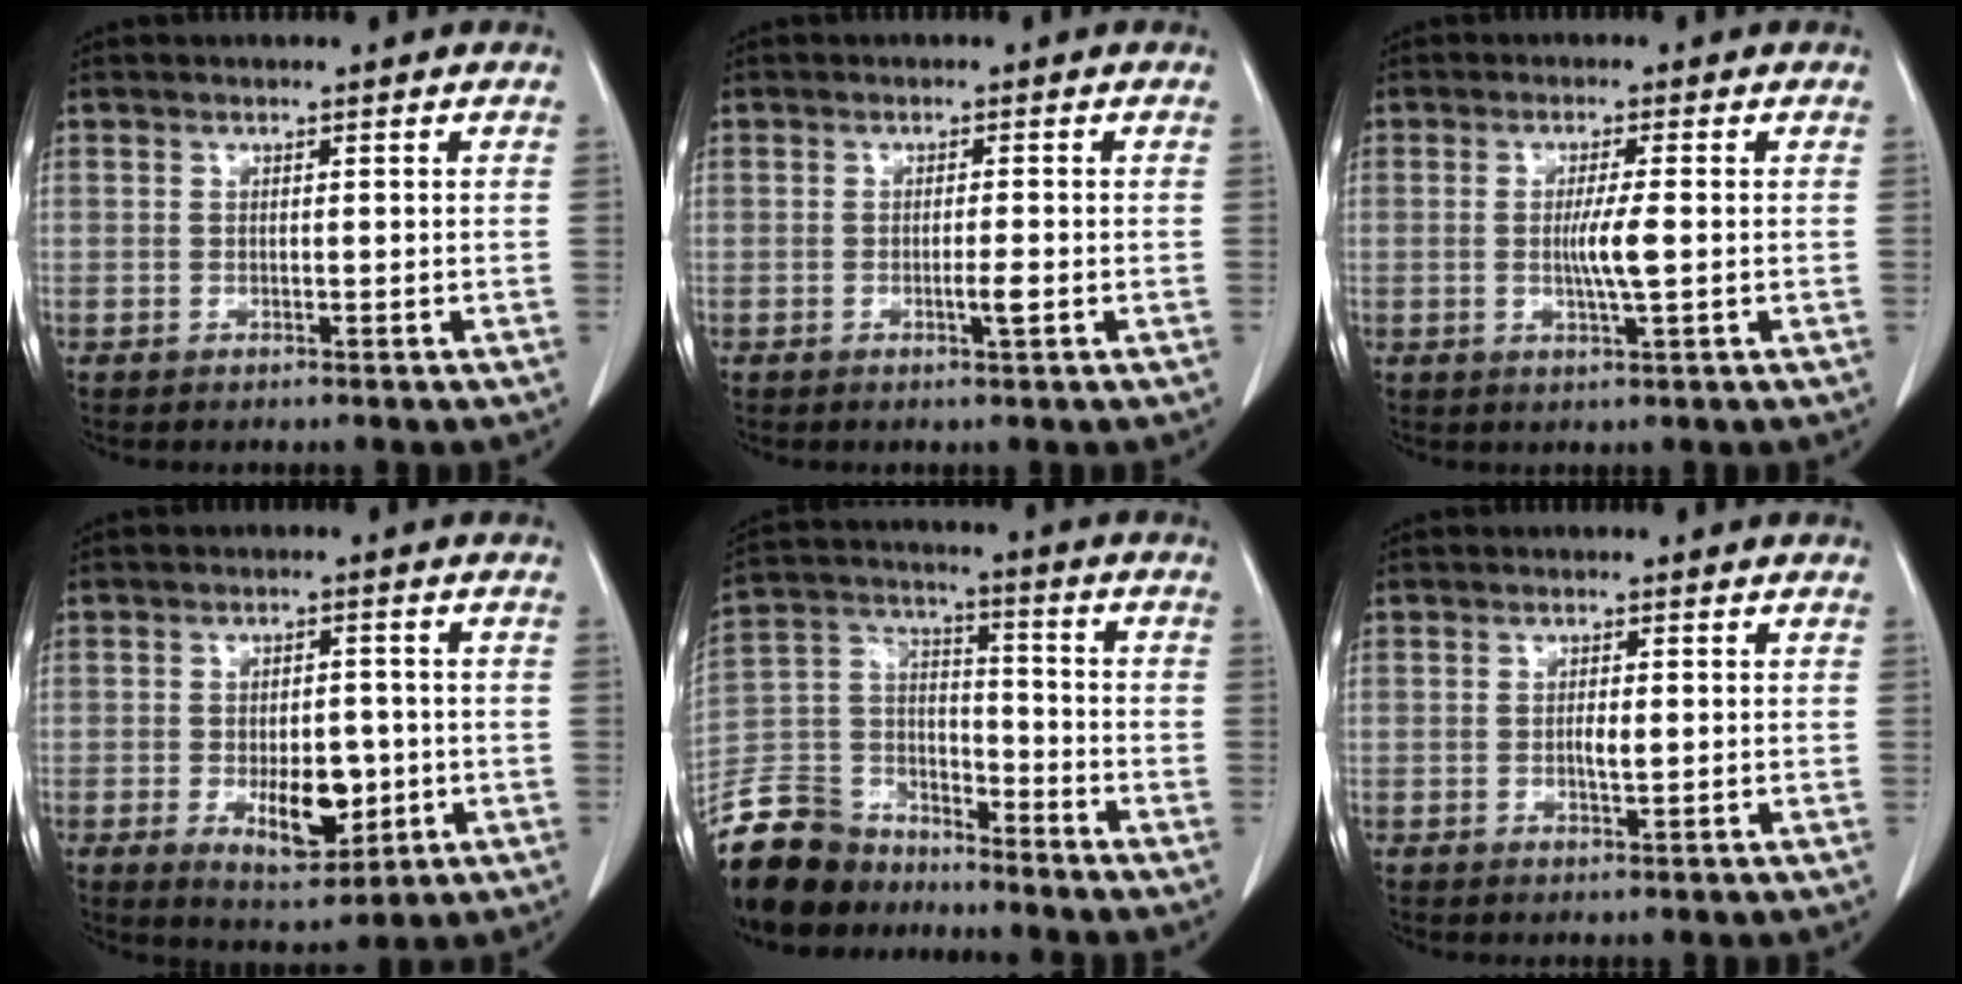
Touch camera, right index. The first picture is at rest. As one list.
[{"total": 1.9, "force": [-0.6, -0.1, 1.8], "torque": [-0.033, -0.003, -0.011]}, {"total": 4.1, "force": [-0.3, -0.2, 4.1], "torque": [-0.078, -0.007, -0.005]}, {"total": 8.1, "force": [-2.0, 3.9, 6.9], "torque": [-0.104, -0.004, -0.019]}, {"total": 14.0, "force": [-12.2, 6.2, 2.8], "torque": [-0.069, 0.032, -0.230]}, {"total": 1.8, "force": [-0.1, 0.5, 1.7], "torque": [-0.035, 0.000, -0.001]}]